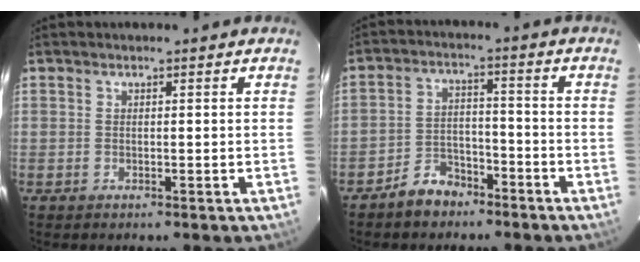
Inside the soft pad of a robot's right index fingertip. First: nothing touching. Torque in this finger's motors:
{"motor_torque": [0.48, -0.32, 0.04, -0.03]}